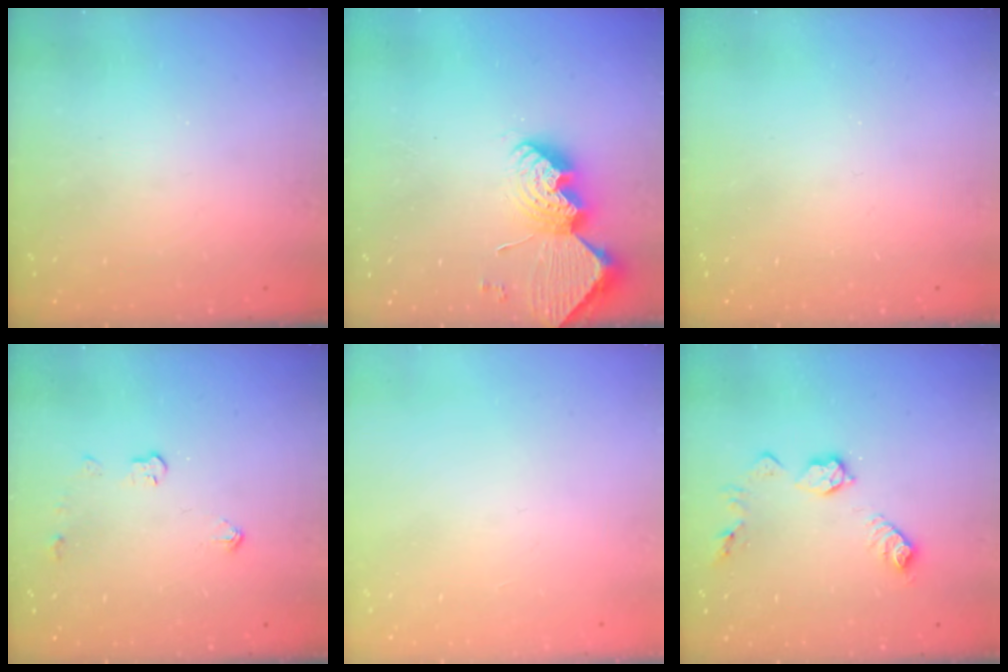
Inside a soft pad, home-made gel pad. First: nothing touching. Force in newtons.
{"total": 13.0, "press": 12.9, "slide": 1.2}
{"total": 0.0}
{"total": 3.9, "press": 3.9, "slide": 0.4}
{"total": 0.0}
{"total": 10.1, "press": 10.1, "slide": 0.6}